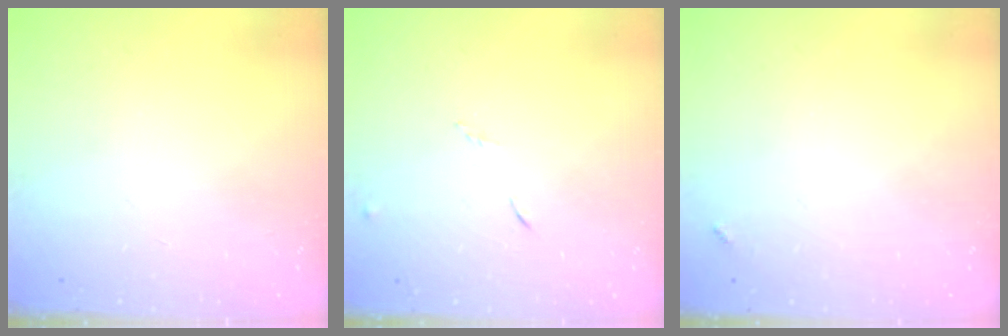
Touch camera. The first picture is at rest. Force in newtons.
{"total": 5.2, "press": 5.1, "slide": 0.6}
{"total": 3.6, "press": 3.6, "slide": 0.2}